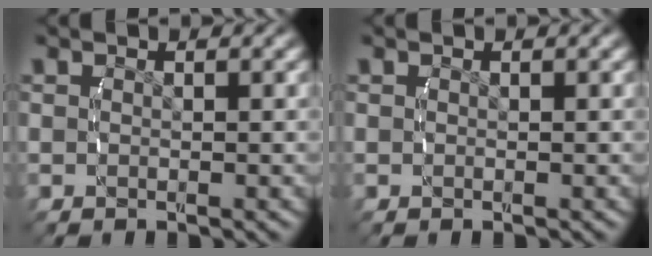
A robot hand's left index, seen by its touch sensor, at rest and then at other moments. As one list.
[{"total": 0.0}]